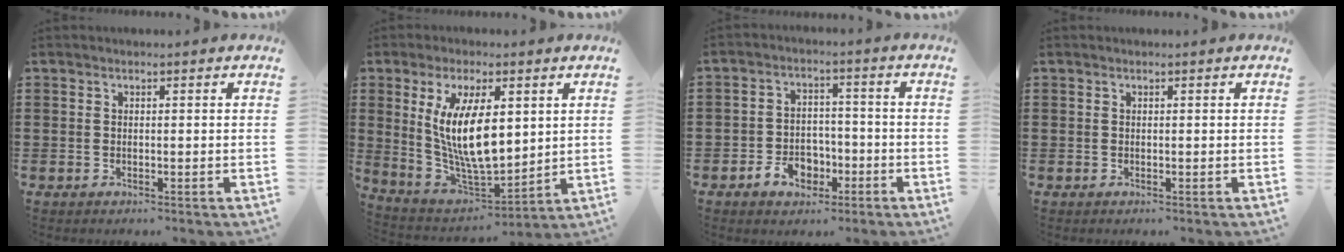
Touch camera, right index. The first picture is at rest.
{"total": 11.5, "force": [2.1, 4.4, 10.4], "torque": [-0.220, -0.002, 0.036]}
{"total": 5.2, "force": [-2.6, 3.8, 2.5], "torque": [-0.042, 0.009, -0.050]}
{"total": 0.0}